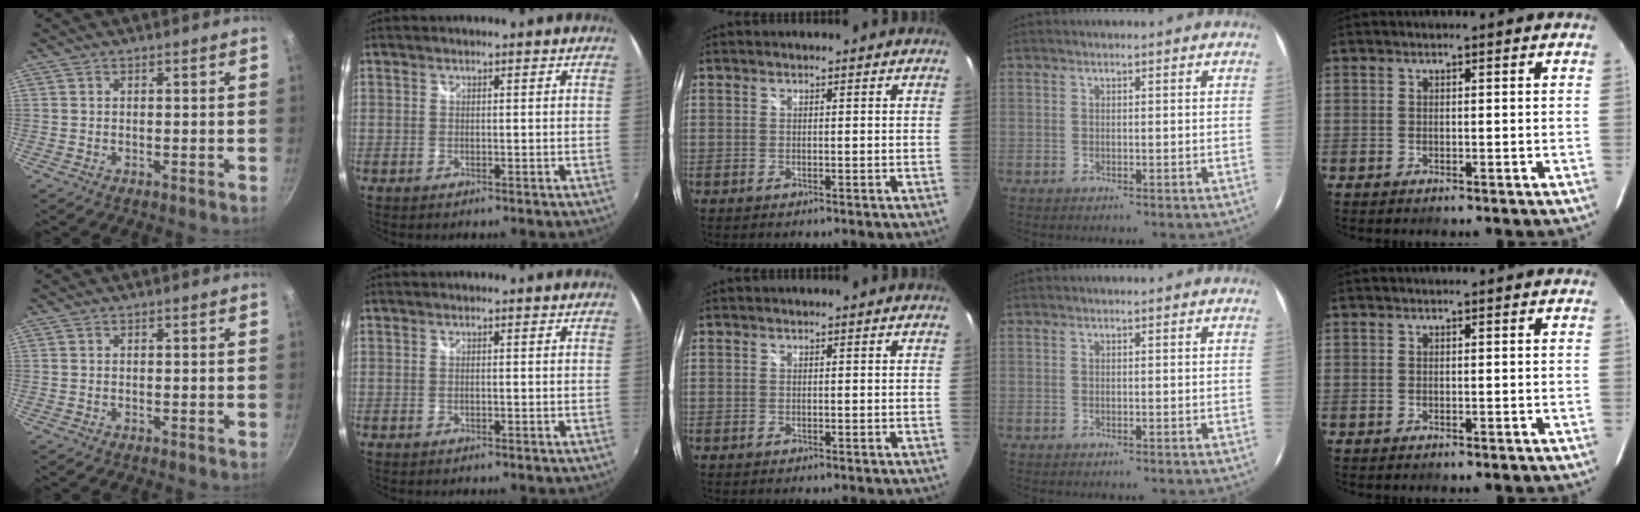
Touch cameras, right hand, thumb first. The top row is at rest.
{}